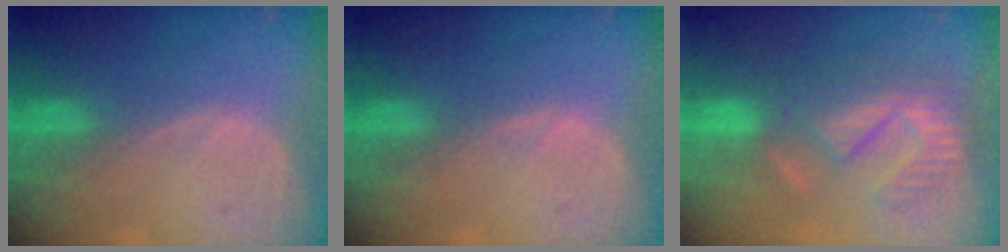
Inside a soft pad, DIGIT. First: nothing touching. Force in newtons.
{"total": 0.5, "press": 0.5, "slide": 0.0}
{"total": 9.4, "press": 8.2, "slide": 4.7}